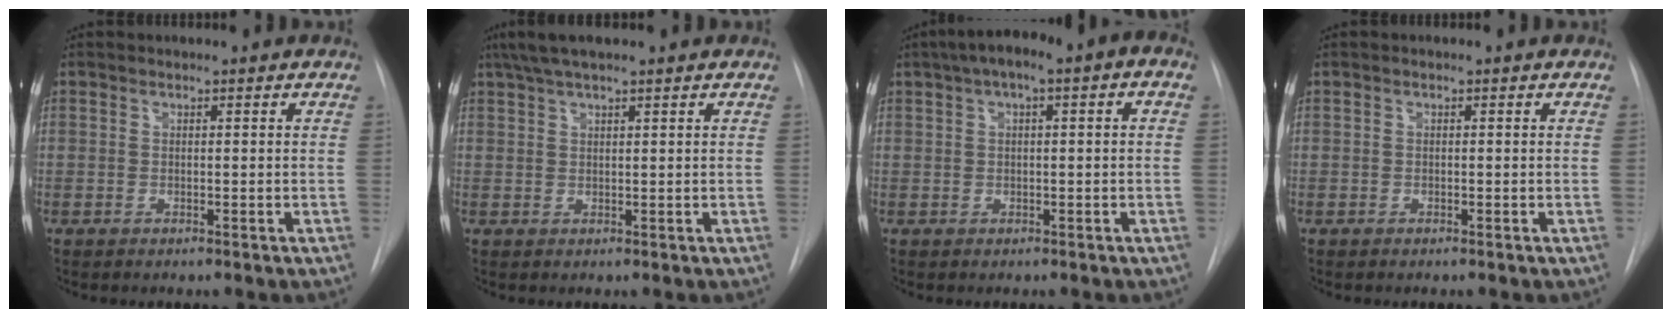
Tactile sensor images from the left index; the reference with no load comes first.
{"total": 5.4, "force": [4.2, 0.1, 3.4], "torque": [-0.065, 0.034, 0.078]}
{"total": 8.3, "force": [3.5, 2.2, 7.2], "torque": [-0.111, 0.046, 0.044]}
{"total": 0.0}